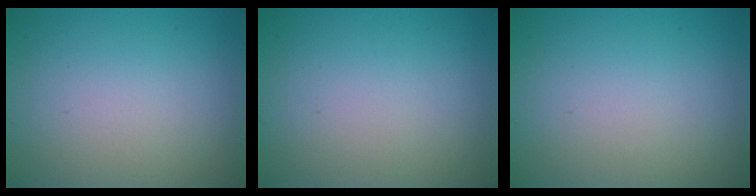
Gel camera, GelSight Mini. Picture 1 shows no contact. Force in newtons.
{"total": 0.0}
{"total": 0.0}